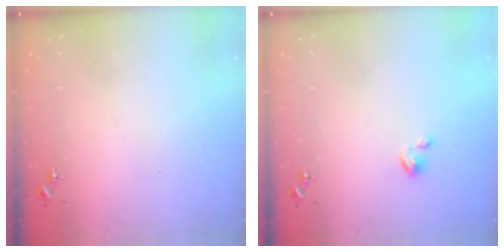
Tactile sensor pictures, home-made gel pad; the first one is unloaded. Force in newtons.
{"total": 4.3, "press": 4.3, "slide": 0.3}